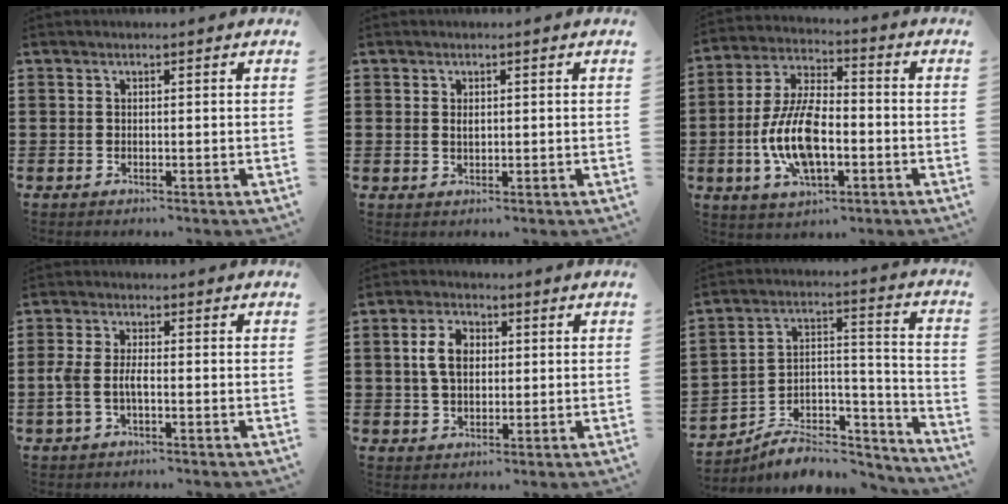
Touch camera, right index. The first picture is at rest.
{"total": 1.1, "force": [0.3, 0.7, 0.8], "torque": [-0.017, 0.005, 0.006]}
{"total": 11.6, "force": [-2.9, 5.3, 9.9], "torque": [-0.225, -0.004, -0.058]}
{"total": 3.6, "force": [-0.9, 1.4, 3.2], "torque": [-0.078, -0.003, -0.023]}
{"total": 5.6, "force": [0.7, 3.7, 4.2], "torque": [-0.108, 0.010, 0.005]}
{"total": 6.5, "force": [-5.4, 3.2, 1.9], "torque": [-0.033, 0.011, -0.103]}